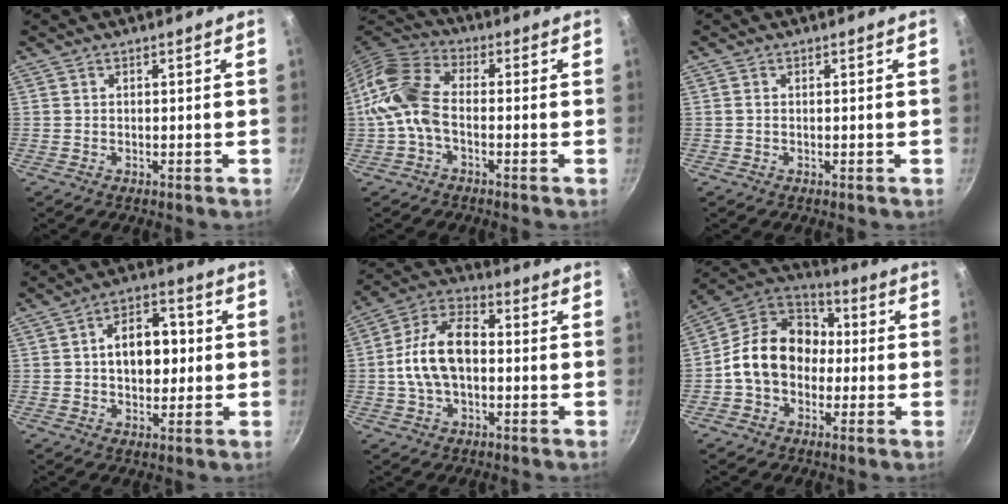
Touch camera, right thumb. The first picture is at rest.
{"total": 10.5, "force": [-2.0, 6.2, 8.3], "torque": [-0.165, 0.038, -0.058]}
{"total": 0.6, "force": [0.0, 0.3, 0.5], "torque": [-0.011, 0.001, -0.001]}
{"total": 11.0, "force": [0.6, 7.3, 8.2], "torque": [-0.084, 0.019, 0.001]}
{"total": 13.3, "force": [-0.7, 8.0, 10.6], "torque": [-0.177, 0.038, -0.026]}
{"total": 16.8, "force": [-1.0, 13.2, 10.3], "torque": [-0.134, 0.048, -0.036]}